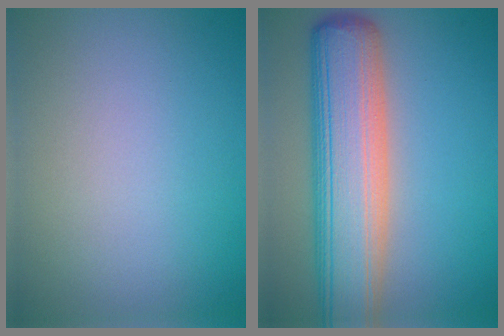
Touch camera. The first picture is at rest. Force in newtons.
{"total": 10.5, "press": 10.4, "slide": 0.9}